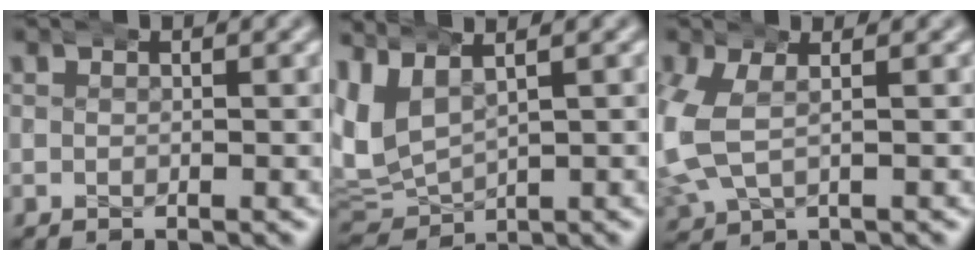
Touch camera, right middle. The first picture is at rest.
{"total": 8.7, "force": [1.0, 7.7, 3.9], "torque": [-0.128, -0.021, 0.023]}
{"total": 5.7, "force": [0.0, 4.8, 3.0], "torque": [-0.090, 0.000, 0.001]}